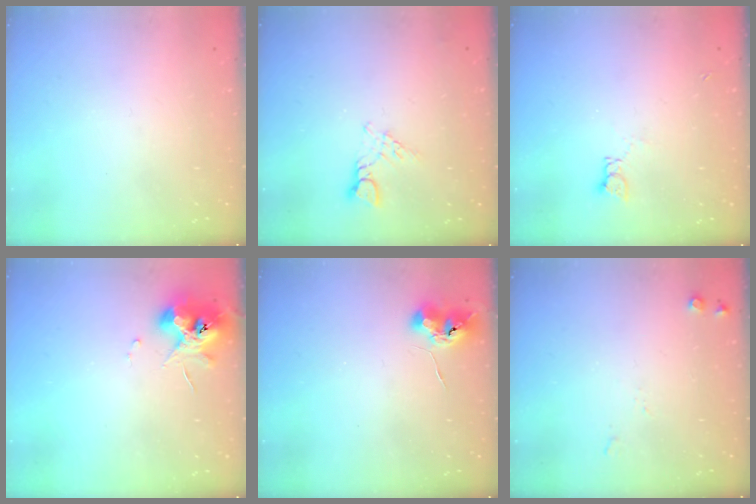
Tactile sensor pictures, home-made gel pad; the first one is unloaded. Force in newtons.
{"total": 3.8, "press": 3.8, "slide": 0.4}
{"total": 2.0, "press": 2.0, "slide": 0.3}
{"total": 9.8, "press": 9.7, "slide": 1.2}
{"total": 8.1, "press": 8.0, "slide": 1.0}
{"total": 4.4, "press": 4.3, "slide": 0.7}